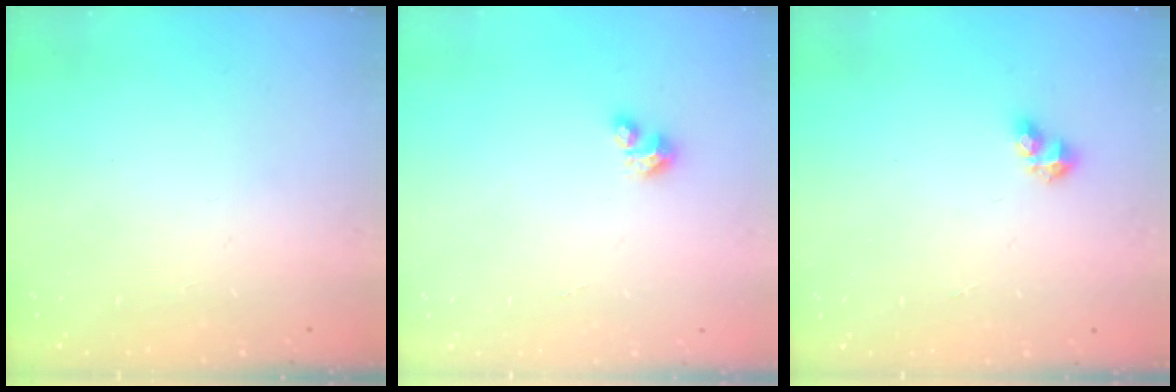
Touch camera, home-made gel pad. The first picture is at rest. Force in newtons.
{"total": 3.5, "press": 3.4, "slide": 0.3}
{"total": 2.9, "press": 2.9, "slide": 0.3}